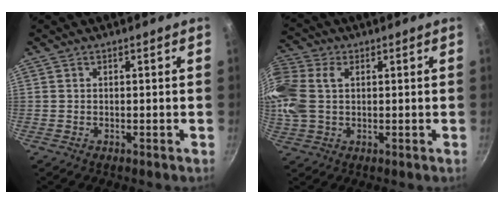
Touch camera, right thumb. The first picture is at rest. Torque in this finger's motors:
{"motor_torque": [2.42, 2.41, 1.04, 0.81, 0.45]}